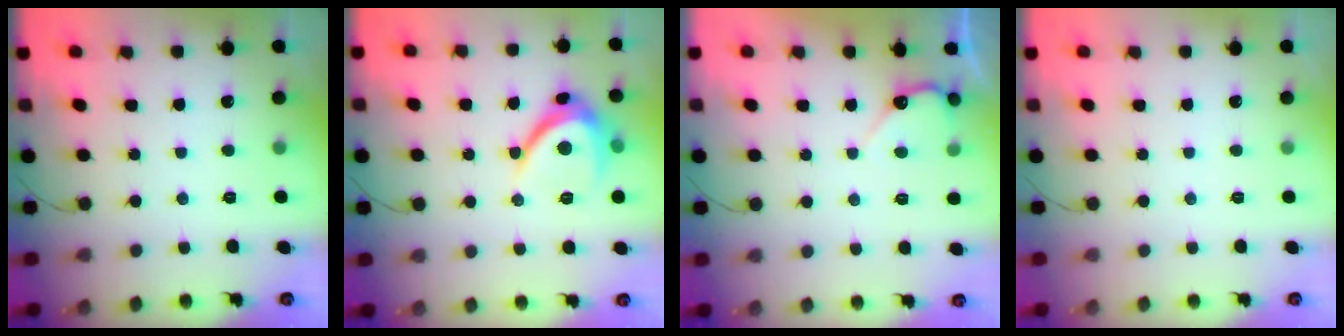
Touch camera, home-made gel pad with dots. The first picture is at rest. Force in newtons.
{"total": 10.0, "press": 10.0, "slide": 0.9}
{"total": 4.4, "press": 4.4, "slide": 0.4}
{"total": 0.0}